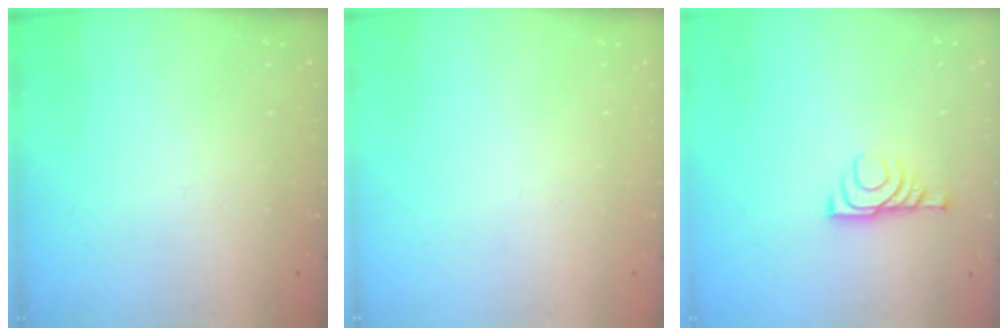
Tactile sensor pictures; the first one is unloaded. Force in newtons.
{"total": 1.5, "press": 1.5, "slide": 0.1}
{"total": 7.2, "press": 7.1, "slide": 1.1}